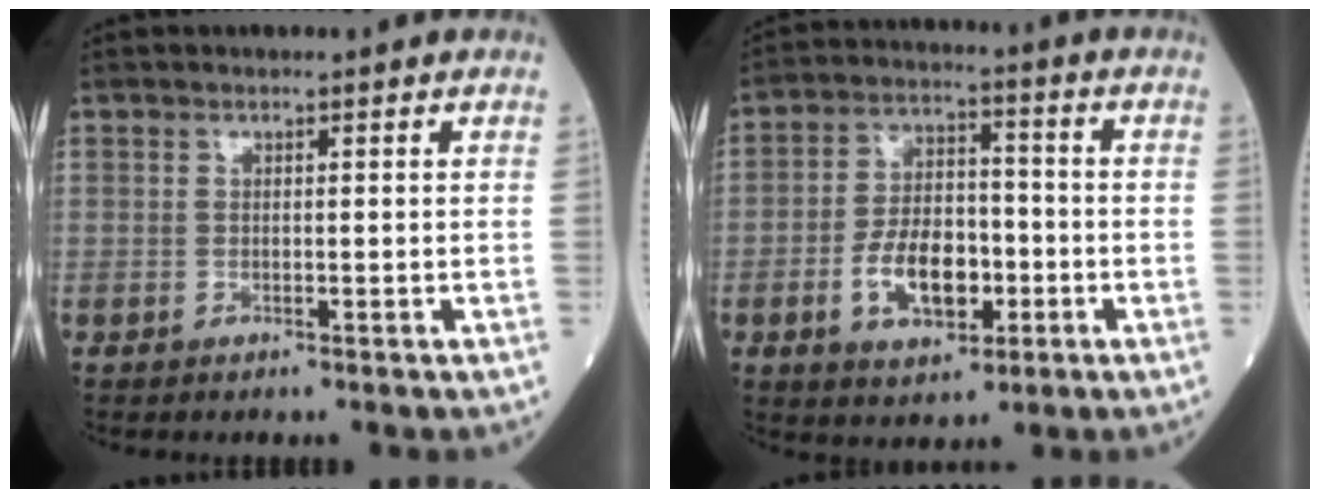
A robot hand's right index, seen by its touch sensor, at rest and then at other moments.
{"total": 10.1, "force": [-3.1, 5.4, 8.0], "torque": [-0.151, 0.010, -0.049]}